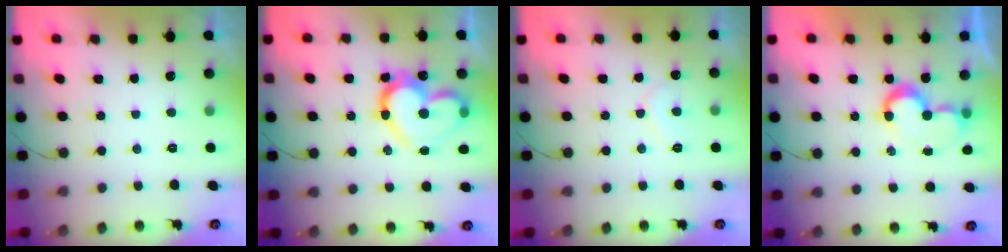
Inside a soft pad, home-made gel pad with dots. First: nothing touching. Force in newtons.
{"total": 19.1, "press": 19.0, "slide": 1.8}
{"total": 5.7, "press": 5.7, "slide": 0.5}
{"total": 7.8, "press": 7.3, "slide": 2.8}